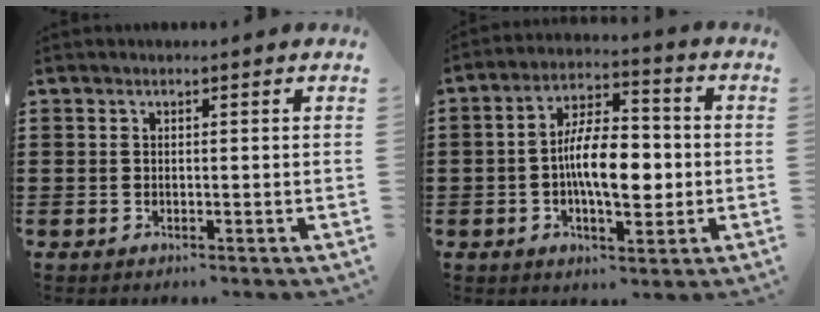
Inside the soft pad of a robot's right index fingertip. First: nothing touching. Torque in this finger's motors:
{"motor_torque": [1.33, 0.81, 1.05, 0.21]}